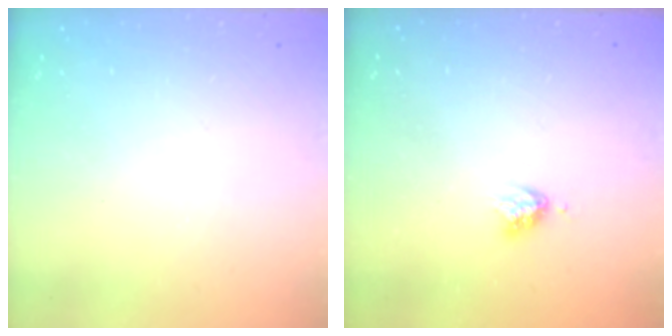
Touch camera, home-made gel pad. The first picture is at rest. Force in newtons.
{"total": 3.6, "press": 3.5, "slide": 0.5}